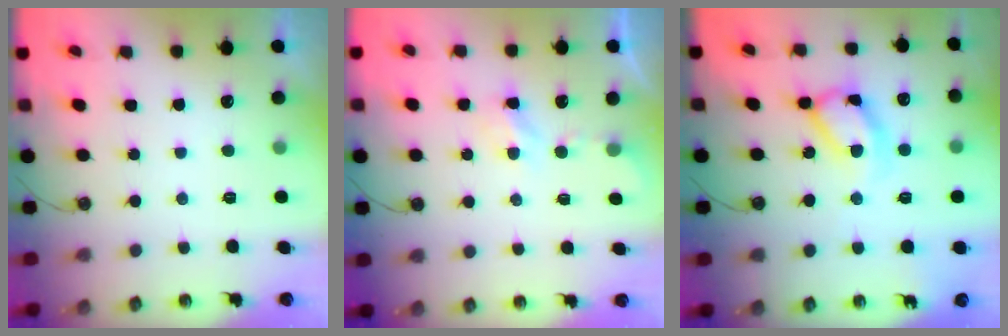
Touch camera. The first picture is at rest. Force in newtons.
{"total": 3.4, "press": 3.3, "slide": 0.5}
{"total": 13.6, "press": 13.5, "slide": 1.0}